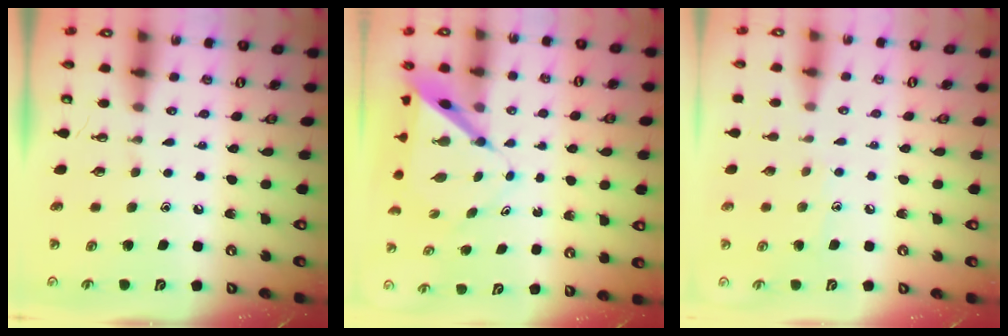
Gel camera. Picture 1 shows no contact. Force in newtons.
{"total": 7.0, "press": 7.0, "slide": 0.7}
{"total": 5.3, "press": 5.3, "slide": 0.6}